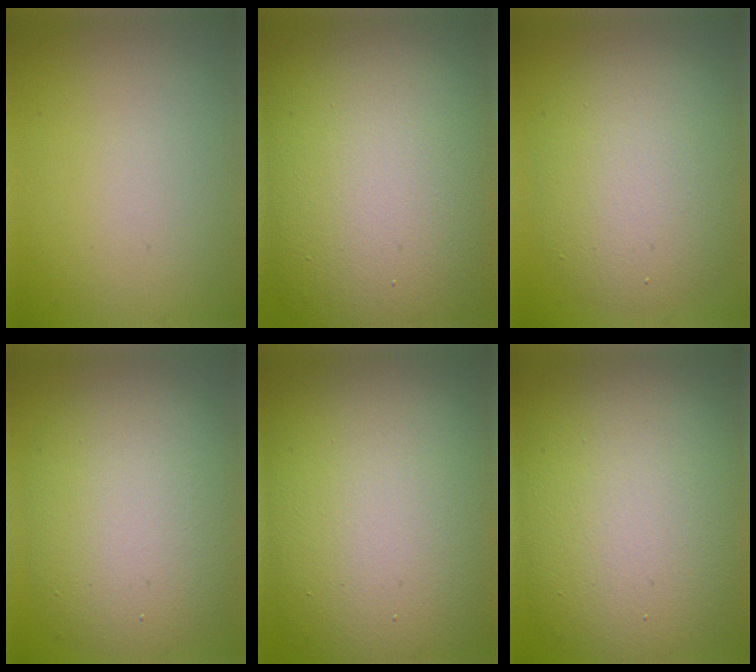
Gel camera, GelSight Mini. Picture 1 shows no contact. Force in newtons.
{"total": 17.3, "press": 17.3, "slide": 0.9}
{"total": 7.3, "press": 7.3, "slide": 0.3}
{"total": 9.4, "press": 9.4, "slide": 0.6}
{"total": 16.6, "press": 16.6, "slide": 0.4}
{"total": 14.2, "press": 14.2, "slide": 1.1}